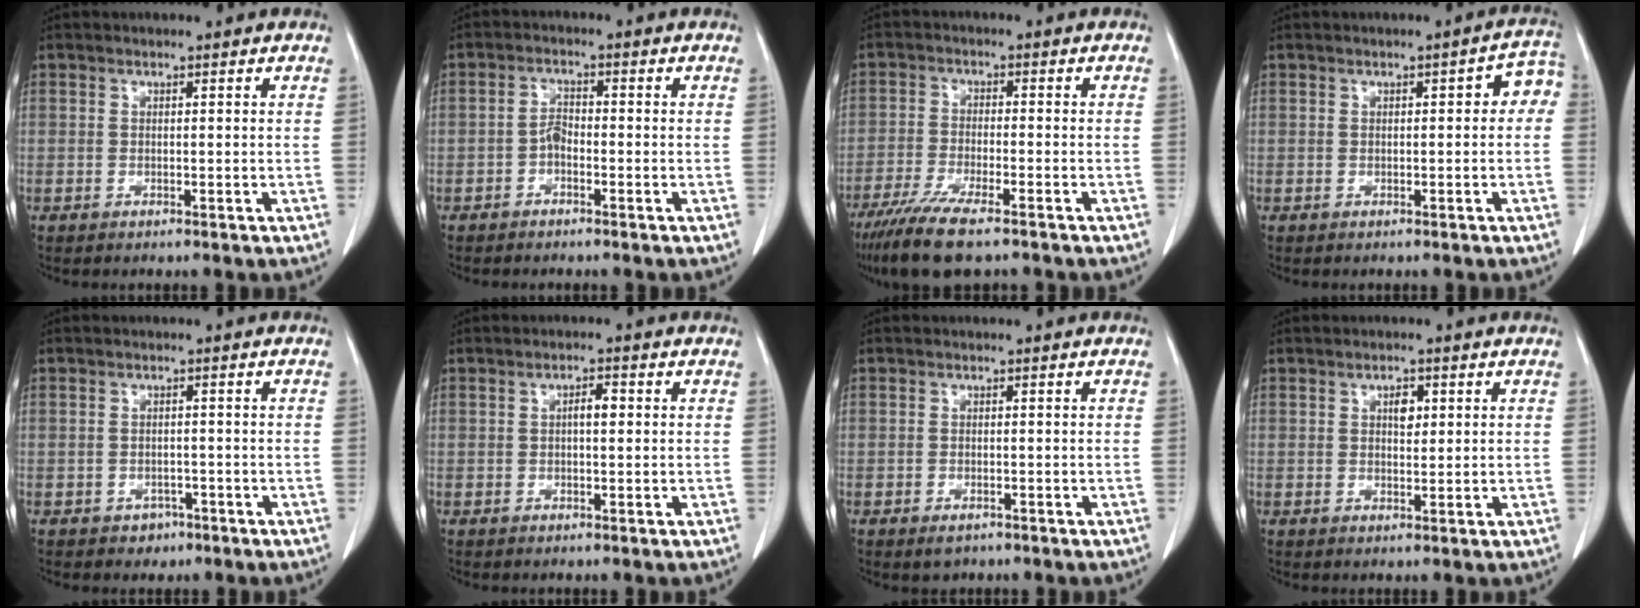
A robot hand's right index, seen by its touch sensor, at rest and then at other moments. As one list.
[{"total": 2.1, "force": [-1.1, 1.0, 1.5], "torque": [-0.024, 0.007, -0.022]}, {"total": 9.9, "force": [-7.5, 1.3, 6.3], "torque": [-0.111, -0.025, -0.126]}, {"total": 3.7, "force": [0.3, 1.5, 3.4], "torque": [-0.030, 0.021, -0.002]}, {"total": 2.2, "force": [-1.3, 1.7, 0.5], "torque": [-0.004, 0.006, -0.011]}, {"total": 2.1, "force": [0.1, 0.6, 2.0], "torque": [-0.033, 0.005, 0.001]}, {"total": 1.8, "force": [-1.2, 1.0, 0.9], "torque": [-0.013, -0.001, -0.006]}, {"total": 2.2, "force": [0.7, 1.1, 1.8], "torque": [-0.028, -0.001, 0.011]}]